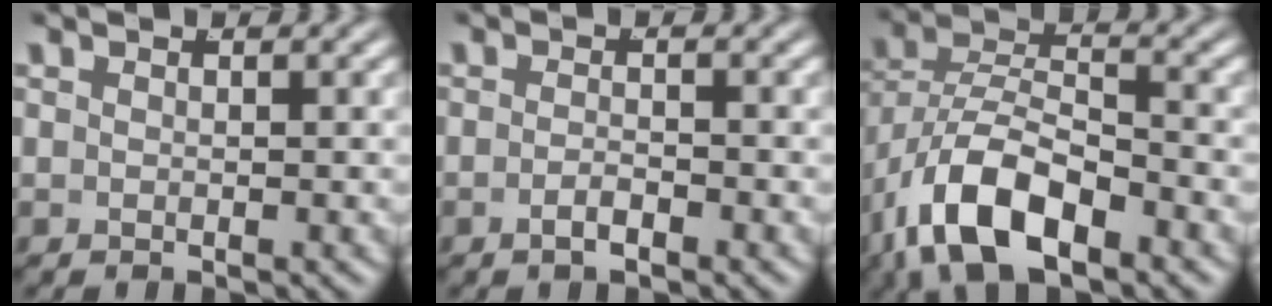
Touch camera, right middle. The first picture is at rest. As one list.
[{"total": 1.6, "force": [-1.4, 0.1, 0.9], "torque": [-0.016, -0.003, -0.025]}, {"total": 7.6, "force": [-2.9, 4.5, 5.5], "torque": [-0.121, -0.031, -0.035]}]